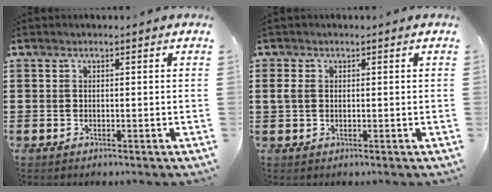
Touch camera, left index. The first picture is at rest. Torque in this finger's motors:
{"motor_torque": [0.61, -0.76, 0.24, 0.05]}